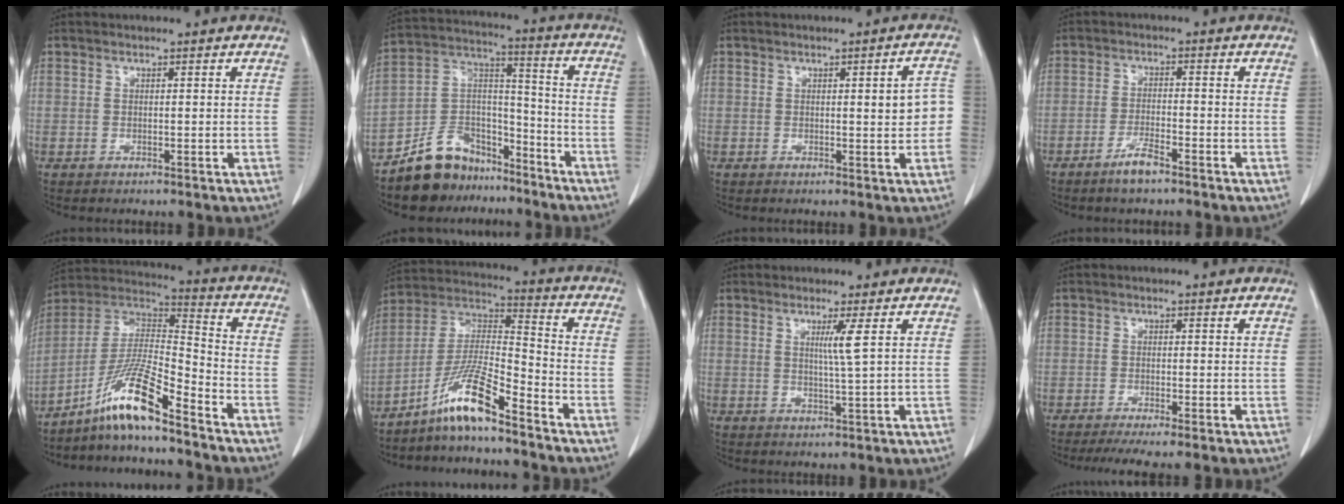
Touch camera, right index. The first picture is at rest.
{"total": 11.8, "force": [-9.3, 6.7, 3.0], "torque": [-0.063, 0.054, -0.162]}
{"total": 4.5, "force": [0.0, 1.1, 4.4], "torque": [-0.045, 0.011, -0.004]}
{"total": 3.8, "force": [-2.8, 0.5, 2.6], "torque": [-0.051, -0.002, -0.050]}
{"total": 12.2, "force": [-8.7, 0.3, 8.6], "torque": [-0.169, 0.007, -0.163]}
{"total": 10.7, "force": [-7.7, 0.3, 7.3], "torque": [-0.152, 0.002, -0.147]}
{"total": 2.9, "force": [1.0, -1.0, 2.6], "torque": [-0.048, -0.008, 0.019]}
{"total": 5.3, "force": [-4.3, -0.2, 3.1], "torque": [-0.043, -0.012, -0.069]}